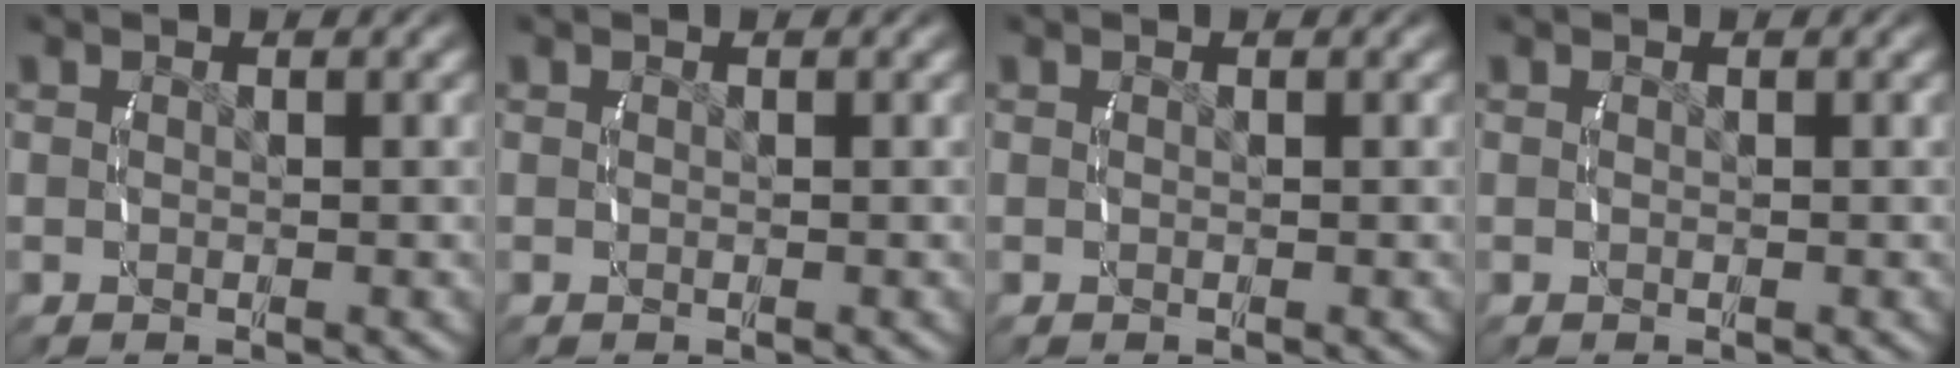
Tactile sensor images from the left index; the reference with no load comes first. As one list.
[{"total": 0.0}, {"total": 0.0}, {"total": 0.0}]